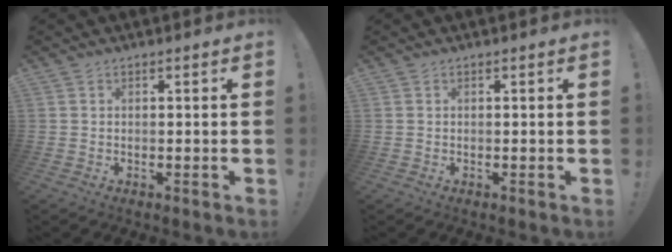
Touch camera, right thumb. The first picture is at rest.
{"total": 0.0}